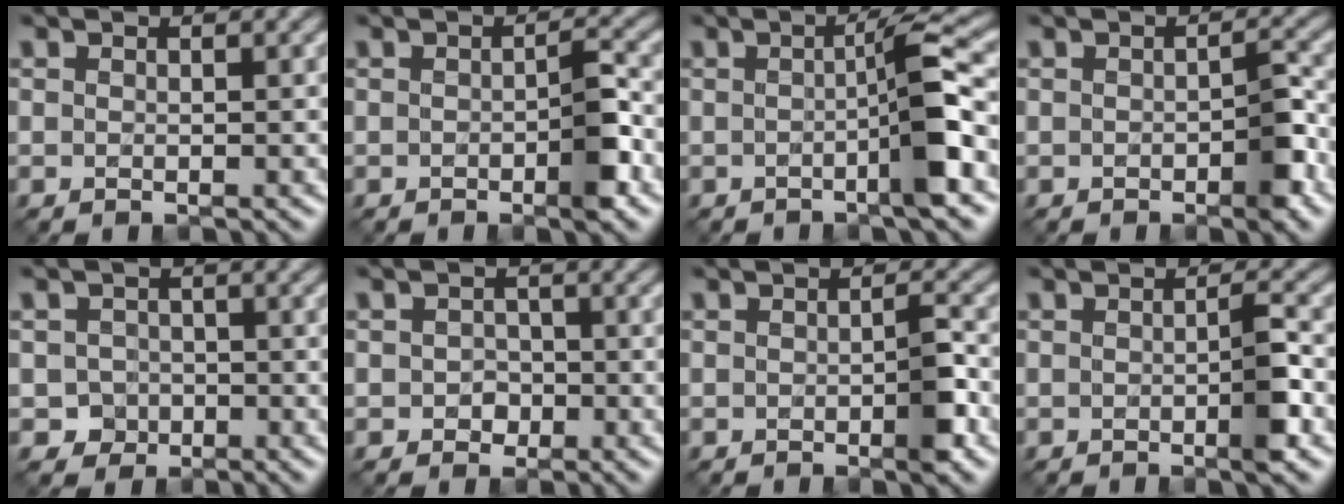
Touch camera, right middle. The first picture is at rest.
{"total": 2.8, "force": [-0.9, 0.5, 2.6], "torque": [-0.039, 0.002, -0.015]}
{"total": 5.2, "force": [-0.9, 0.5, 5.1], "torque": [-0.072, 0.010, -0.026]}
{"total": 2.6, "force": [-1.0, 0.8, 2.2], "torque": [-0.029, 0.003, -0.016]}
{"total": 1.9, "force": [-0.6, 1.8, 0.3], "torque": [0.006, -0.001, -0.012]}
{"total": 1.5, "force": [-0.4, 1.4, 0.6], "torque": [-0.005, -0.001, -0.009]}
{"total": 2.5, "force": [-0.7, 0.4, 2.3], "torque": [-0.035, 0.000, -0.012]}
{"total": 2.6, "force": [-0.6, 0.3, 2.5], "torque": [-0.040, 0.001, -0.011]}